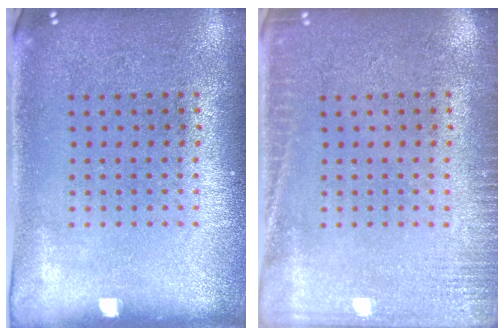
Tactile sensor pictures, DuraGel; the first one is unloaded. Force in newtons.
{"total": 2.4, "press": 2.4, "slide": 0.4}